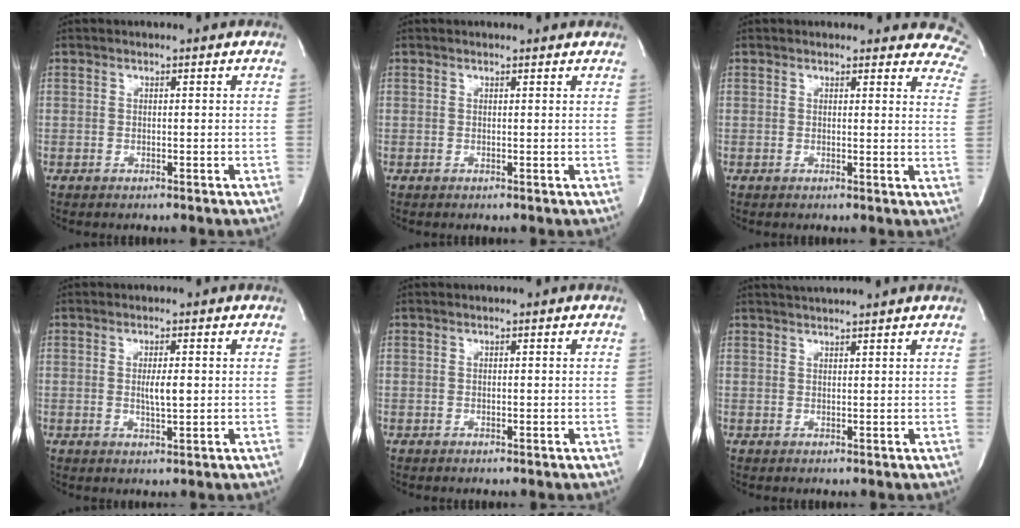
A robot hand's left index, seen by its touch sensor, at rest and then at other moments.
{"total": 2.8, "force": [2.6, 0.6, 0.5], "torque": [-0.014, 0.007, 0.021]}
{"total": 11.6, "force": [10.5, 4.2, 2.4], "torque": [0.017, -0.035, 0.075]}
{"total": 2.9, "force": [0.2, 0.5, 2.8], "torque": [-0.051, -0.003, 0.005]}
{"total": 0.0}
{"total": 5.1, "force": [4.7, -0.6, 1.7], "torque": [-0.023, 0.027, 0.063]}